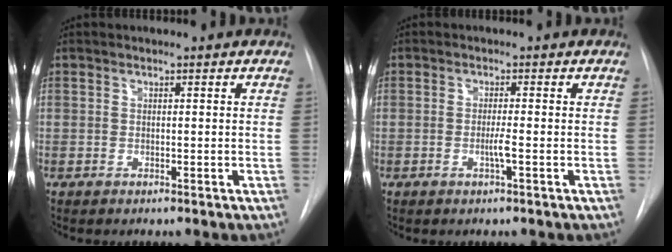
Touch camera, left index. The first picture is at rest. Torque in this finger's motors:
{"motor_torque": [0.27, 0.21, 0.03, 0.01]}